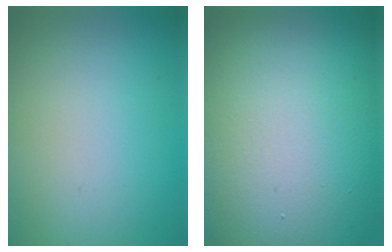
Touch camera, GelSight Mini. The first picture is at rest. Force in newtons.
{"total": 20.0, "press": 20.0, "slide": 1.5}